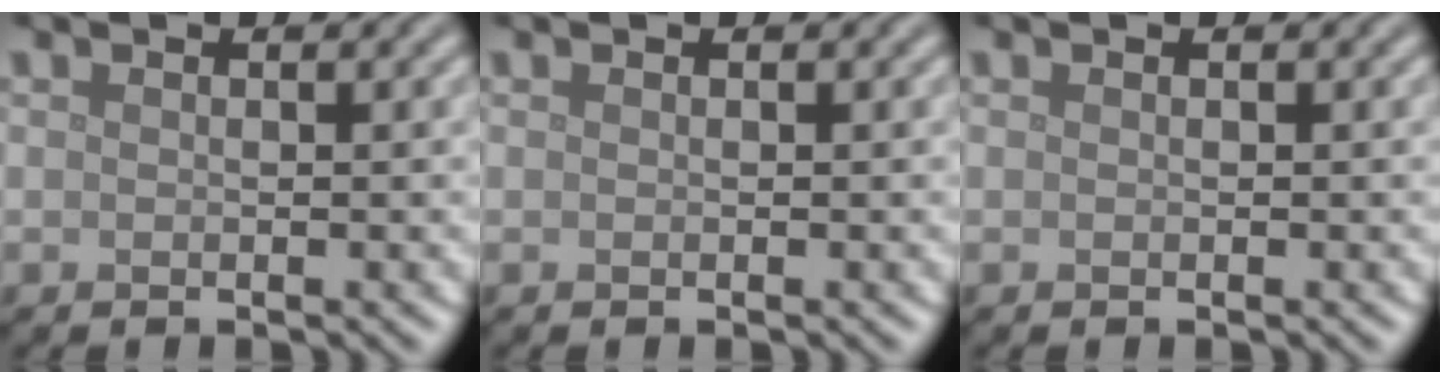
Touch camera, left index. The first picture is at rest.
{"total": 0.0}
{"total": 0.0}